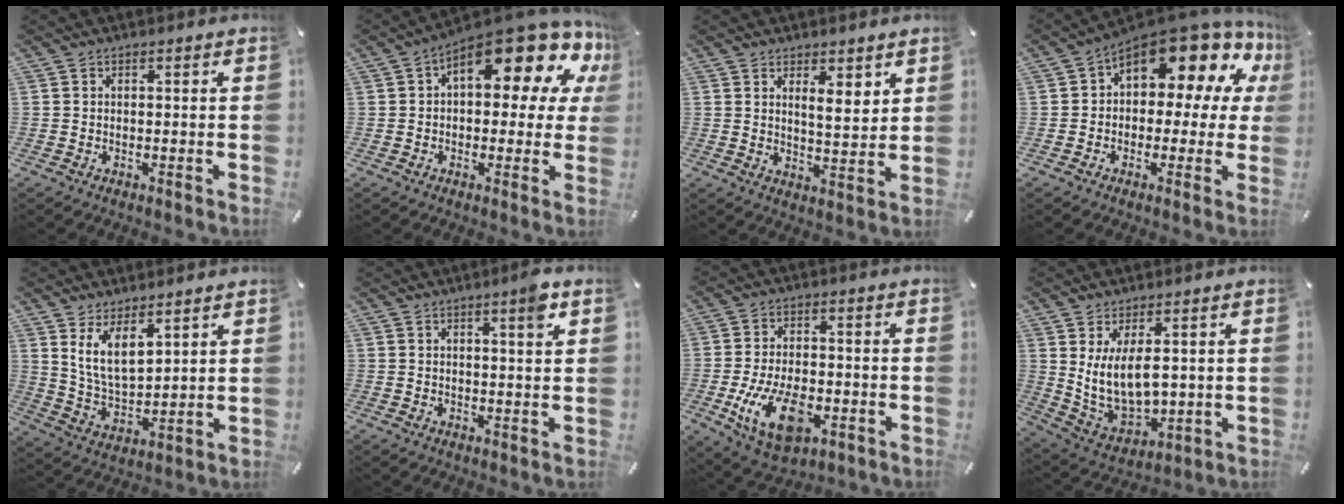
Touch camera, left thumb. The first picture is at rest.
{"total": 17.8, "force": [9.2, 6.9, 13.5], "torque": [-0.183, -0.082, 0.148]}
{"total": 5.7, "force": [3.8, 2.3, 3.5], "torque": [-0.049, -0.028, 0.062]}
{"total": 14.9, "force": [9.1, 7.4, 9.2], "torque": [-0.138, -0.076, 0.155]}
{"total": 9.1, "force": [5.7, 4.3, 5.7], "torque": [-0.134, -0.025, 0.103]}
{"total": 4.5, "force": [2.3, 0.5, 3.9], "torque": [-0.056, -0.007, 0.031]}
{"total": 14.6, "force": [-4.3, 8.6, 10.9], "torque": [-0.198, -0.004, -0.073]}
{"total": 11.5, "force": [3.7, 6.2, 9.0], "torque": [-0.195, -0.027, 0.068]}